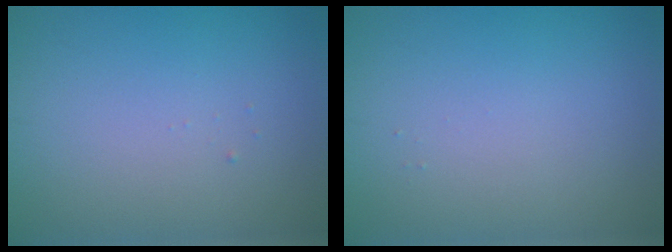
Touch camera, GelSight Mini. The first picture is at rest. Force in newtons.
{"total": 0.0}